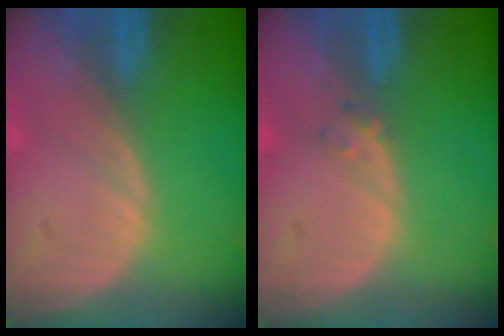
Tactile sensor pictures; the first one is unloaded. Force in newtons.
{"total": 1.0, "press": 1.0, "slide": 0.2}